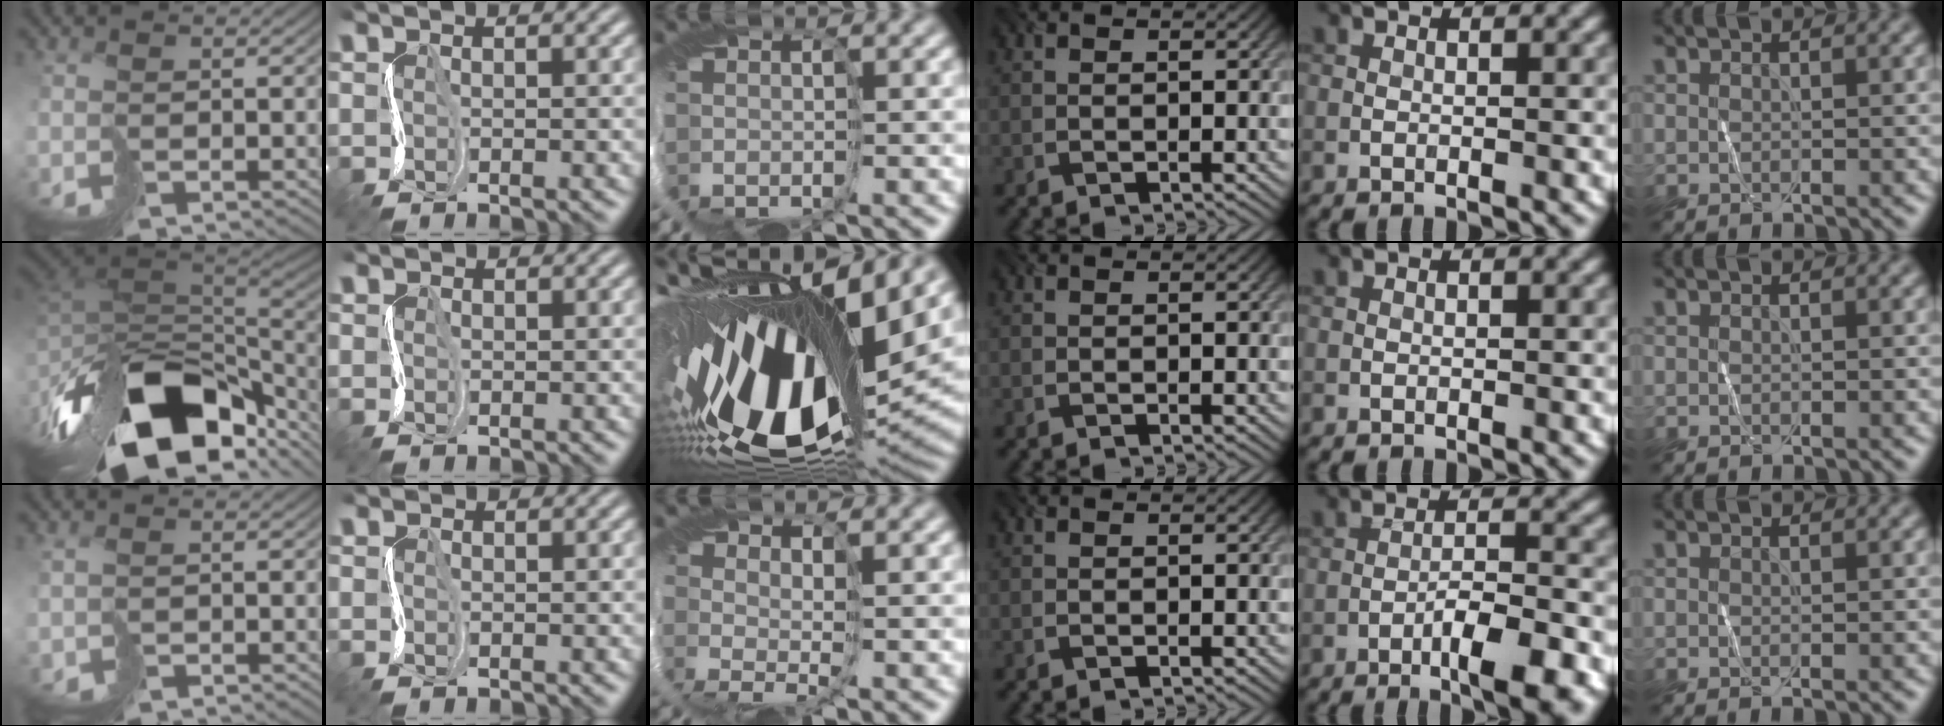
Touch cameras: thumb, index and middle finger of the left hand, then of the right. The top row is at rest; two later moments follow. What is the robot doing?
{"motion": "cut", "object": "paper"}